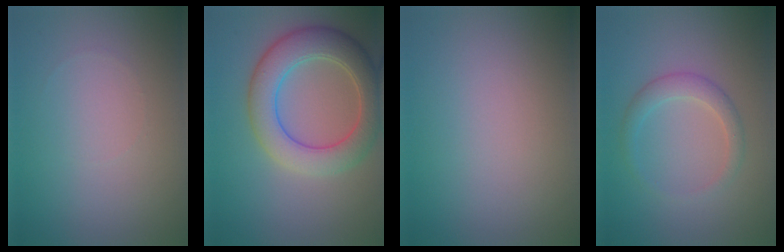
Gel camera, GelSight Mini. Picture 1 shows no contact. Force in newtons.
{"total": 6.4, "press": 6.4, "slide": 0.3}
{"total": 0.0}
{"total": 2.1, "press": 2.1, "slide": 0.1}